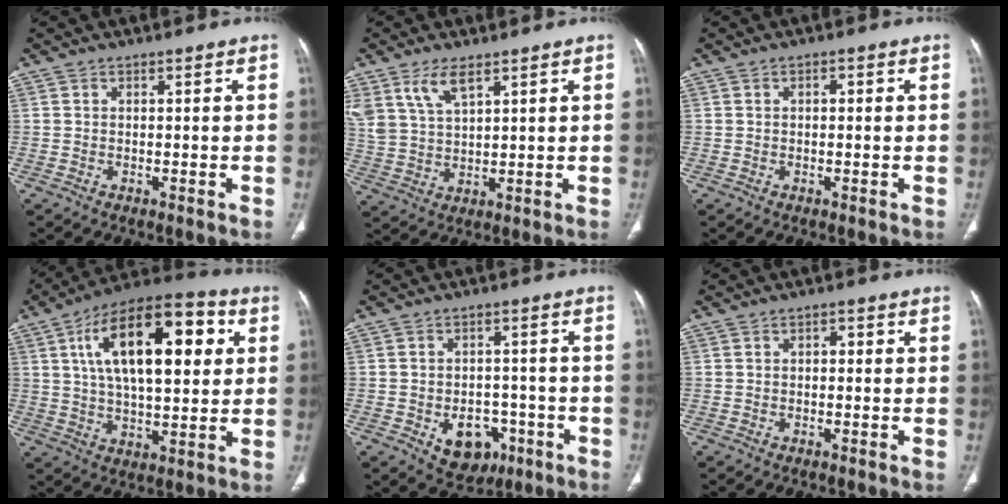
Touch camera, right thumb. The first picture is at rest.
{"total": 7.1, "force": [4.5, 2.9, 4.7], "torque": [-0.095, -0.016, 0.099]}
{"total": 1.1, "force": [0.2, 0.6, 0.9], "torque": [-0.011, 0.002, 0.001]}
{"total": 22.9, "force": [6.3, 10.3, 19.5], "torque": [-0.294, 0.008, 0.093]}
{"total": 9.2, "force": [-3.7, 6.7, 5.1], "torque": [-0.039, 0.026, -0.040]}
{"total": 1.4, "force": [0.1, 0.8, 1.1], "torque": [-0.012, 0.006, -0.001]}